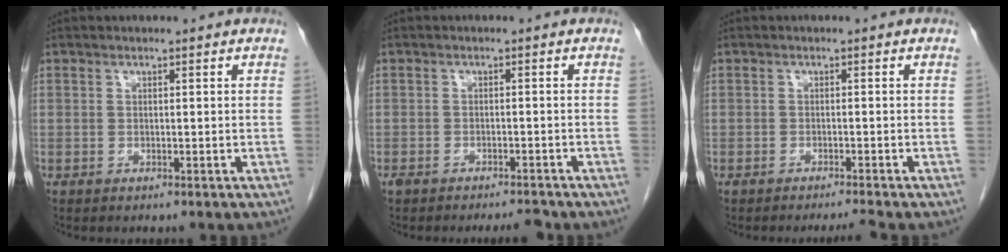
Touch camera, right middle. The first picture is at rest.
{"total": 3.0, "force": [-2.7, 0.7, 1.1], "torque": [-0.020, 0.000, -0.040]}
{"total": 1.9, "force": [-1.7, -0.7, 0.5], "torque": [-0.013, -0.006, -0.028]}